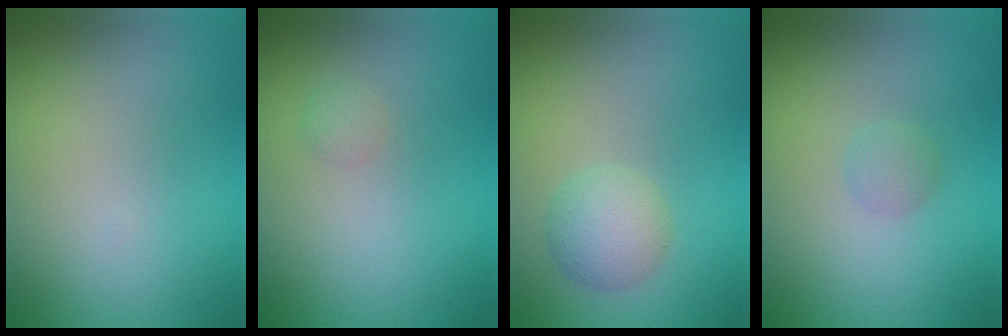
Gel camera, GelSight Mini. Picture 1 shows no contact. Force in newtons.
{"total": 0.8, "press": 0.8, "slide": 0.0}
{"total": 2.7, "press": 2.7, "slide": 0.1}
{"total": 1.0, "press": 1.0, "slide": 0.1}